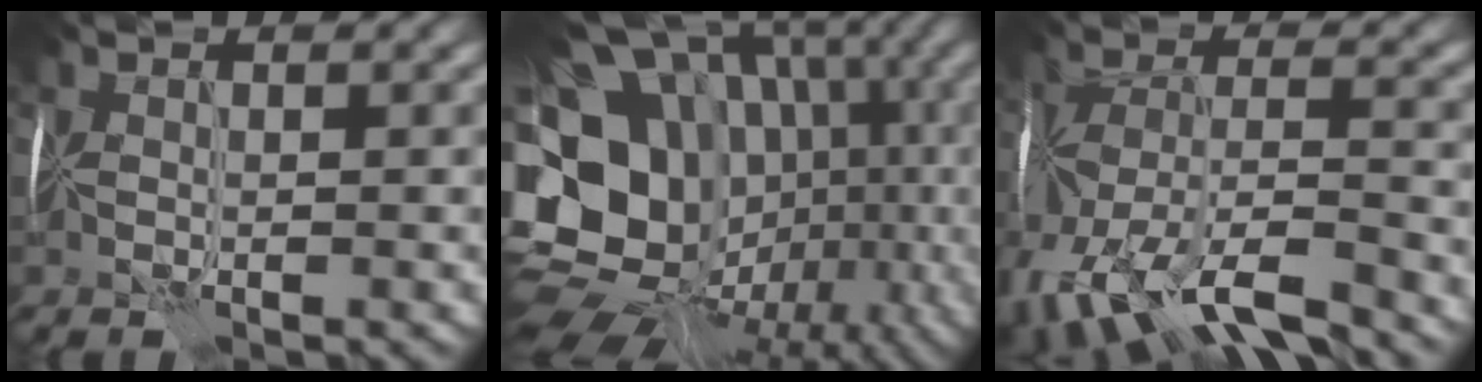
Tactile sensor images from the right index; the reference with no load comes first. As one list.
[{"total": 19.5, "force": [-2.7, 16.3, 10.5], "torque": [-0.179, 0.035, -0.065]}, {"total": 10.9, "force": [-7.4, 4.2, 6.8], "torque": [-0.155, -0.007, -0.122]}]